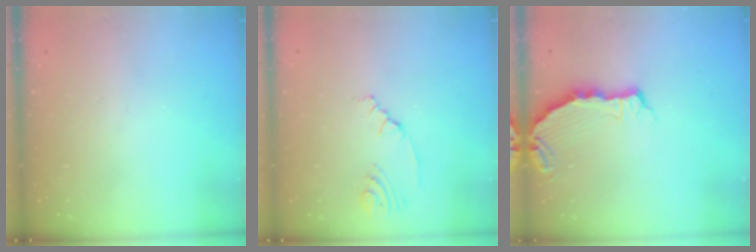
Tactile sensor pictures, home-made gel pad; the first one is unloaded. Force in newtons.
{"total": 2.4, "press": 2.1, "slide": 1.2}
{"total": 7.4, "press": 5.7, "slide": 4.7}